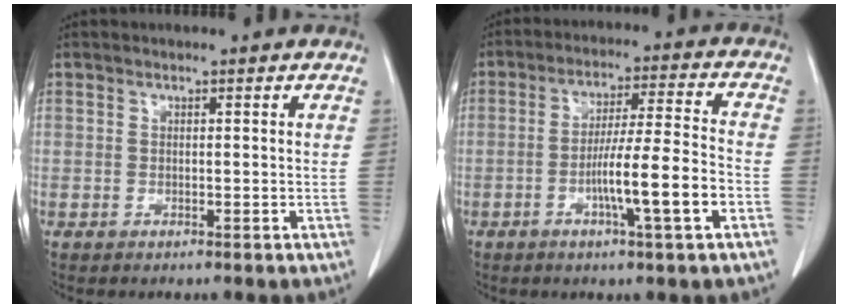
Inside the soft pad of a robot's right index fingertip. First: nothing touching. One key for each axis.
{"total": 10.6, "fx": -3.7, "fy": -0.3, "fz": 10.0, "tx": -0.169, "ty": 0.000, "tz": -0.063}